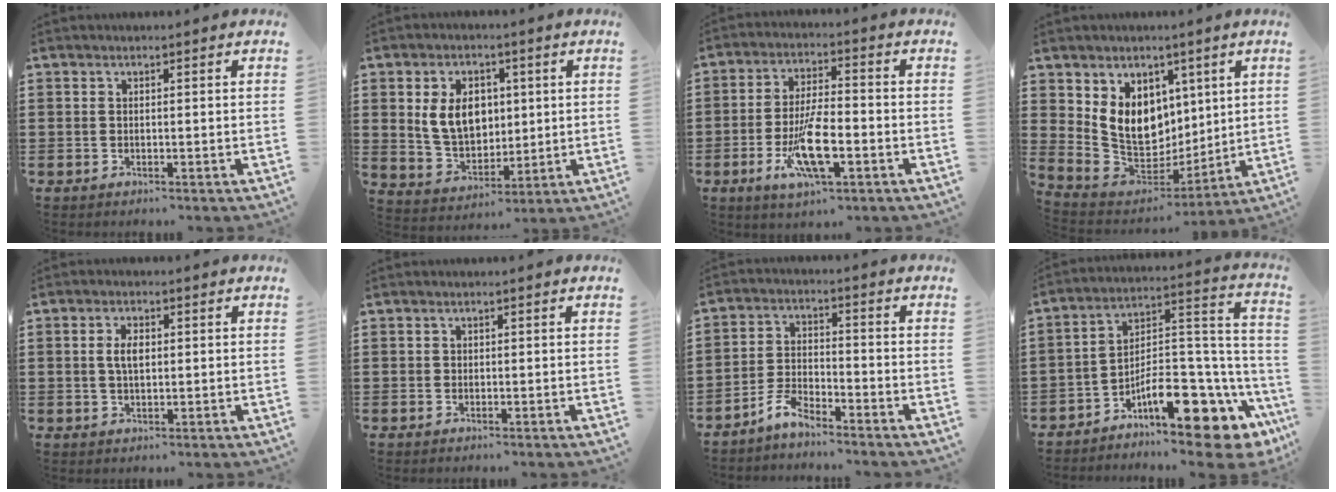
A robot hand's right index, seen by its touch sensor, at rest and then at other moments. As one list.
[{"total": 7.8, "force": [1.6, 5.7, 5.1], "torque": [-0.114, 0.007, 0.024]}, {"total": 10.2, "force": [-3.5, 3.2, 9.0], "torque": [-0.181, -0.012, -0.059]}, {"total": 10.5, "force": [3.5, 8.5, 5.1], "torque": [-0.124, -0.021, 0.075]}, {"total": 3.1, "force": [0.5, 1.1, 2.8], "torque": [-0.056, 0.006, 0.007]}, {"total": 0.0}, {"total": 4.4, "force": [-4.0, 0.5, 1.6], "torque": [-0.049, 0.004, -0.086]}, {"total": 13.0, "force": [-8.1, 4.5, 9.1], "torque": [-0.123, 0.011, -0.135]}]